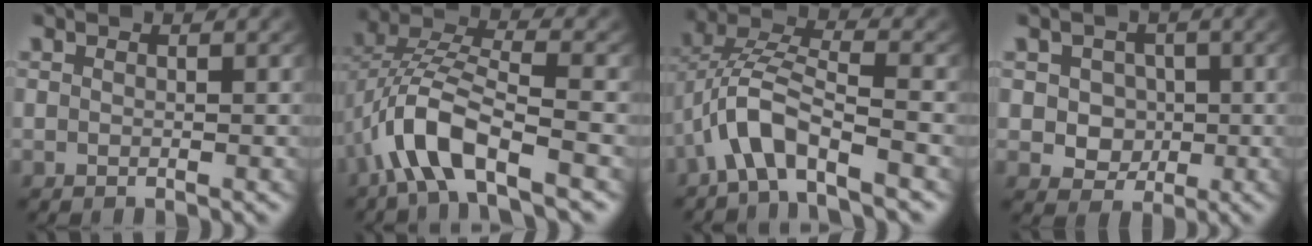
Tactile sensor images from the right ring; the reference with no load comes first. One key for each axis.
{"total": 7.0, "fx": -1.4, "fy": 4.3, "fz": 5.4, "tx": -0.131, "ty": -0.008, "tz": -0.026}
{"total": 6.3, "fx": -0.6, "fy": 4.4, "fz": 4.5, "tx": -0.118, "ty": -0.004, "tz": -0.019}
{"total": 5.3, "fx": 0.0, "fy": 4.8, "fz": 2.0, "tx": -0.040, "ty": -0.027, "tz": 0.008}